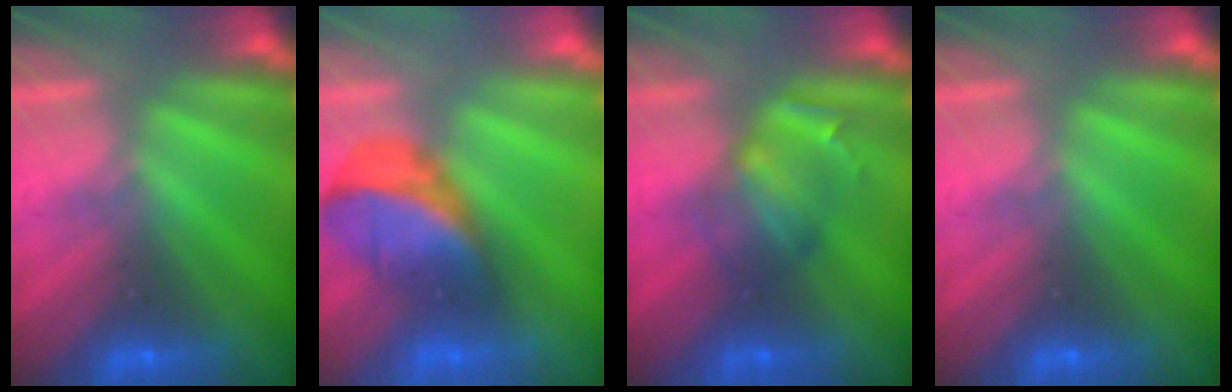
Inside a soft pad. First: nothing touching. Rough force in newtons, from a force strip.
{"total": 2.9}
{"total": 2.4}
{"total": 0.0}